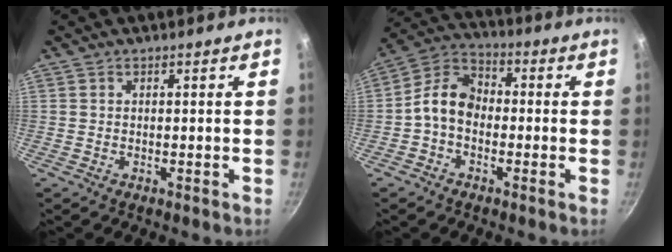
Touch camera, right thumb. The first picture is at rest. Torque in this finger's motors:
{"motor_torque": [1.50, 1.54, 0.84, -1.01, 0.23]}